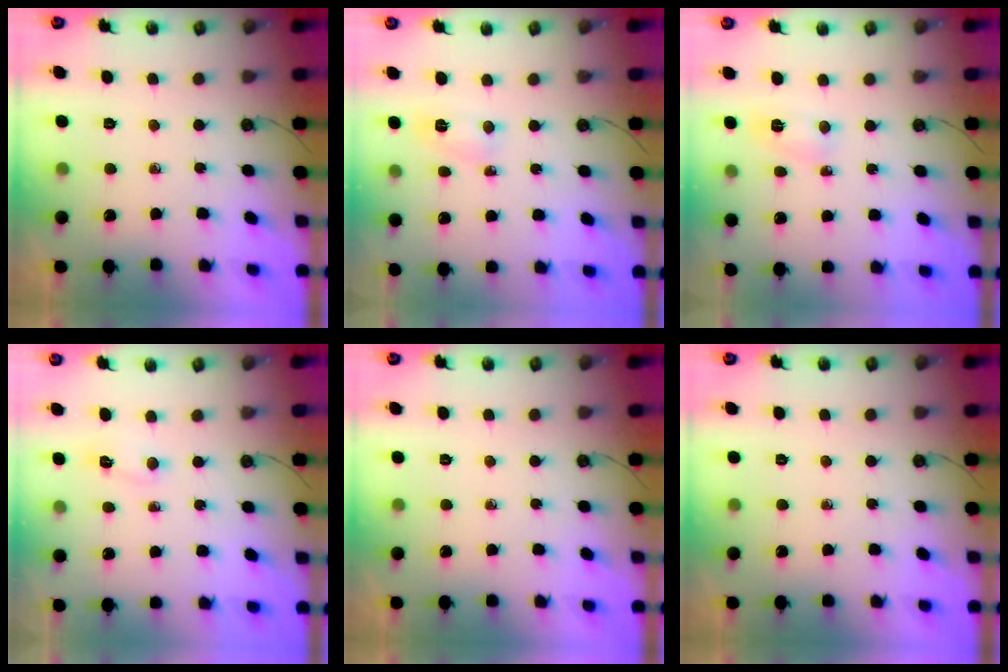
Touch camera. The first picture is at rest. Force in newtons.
{"total": 2.5, "press": 2.1, "slide": 1.4}
{"total": 2.5, "press": 2.1, "slide": 1.4}
{"total": 3.5, "press": 3.1, "slide": 1.4}
{"total": 0.0}
{"total": 0.0}